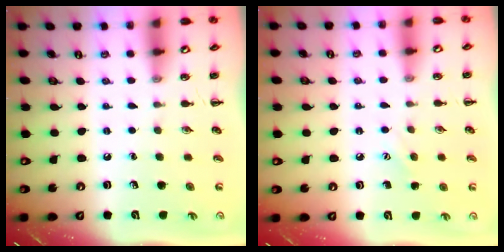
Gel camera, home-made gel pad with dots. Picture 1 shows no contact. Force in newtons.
{"total": 4.9, "press": 4.7, "slide": 1.2}